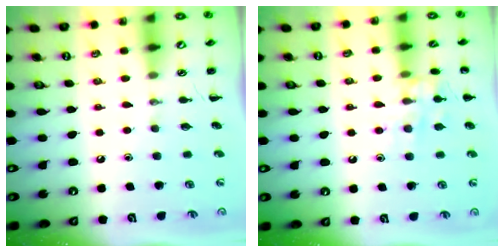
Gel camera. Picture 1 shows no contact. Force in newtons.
{"total": 10.4, "press": 10.3, "slide": 0.5}